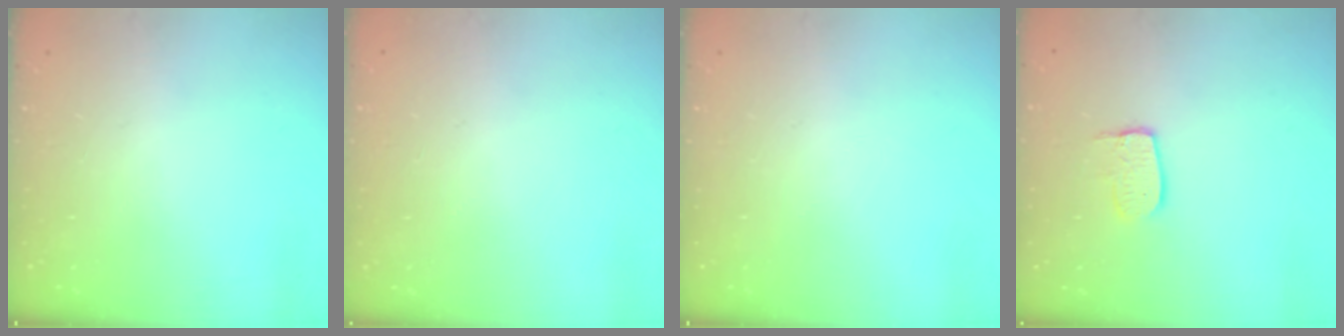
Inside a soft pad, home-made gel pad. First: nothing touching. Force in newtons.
{"total": 0.0}
{"total": 0.0}
{"total": 7.0, "press": 7.0, "slide": 0.3}